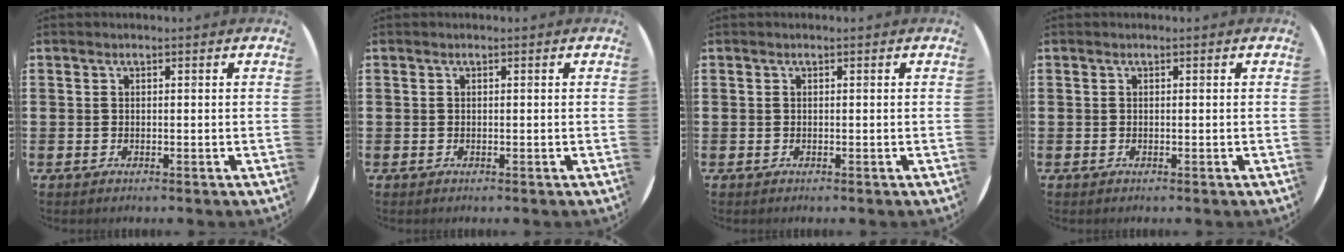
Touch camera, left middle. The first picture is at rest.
{"total": 0.0}
{"total": 0.0}
{"total": 0.0}